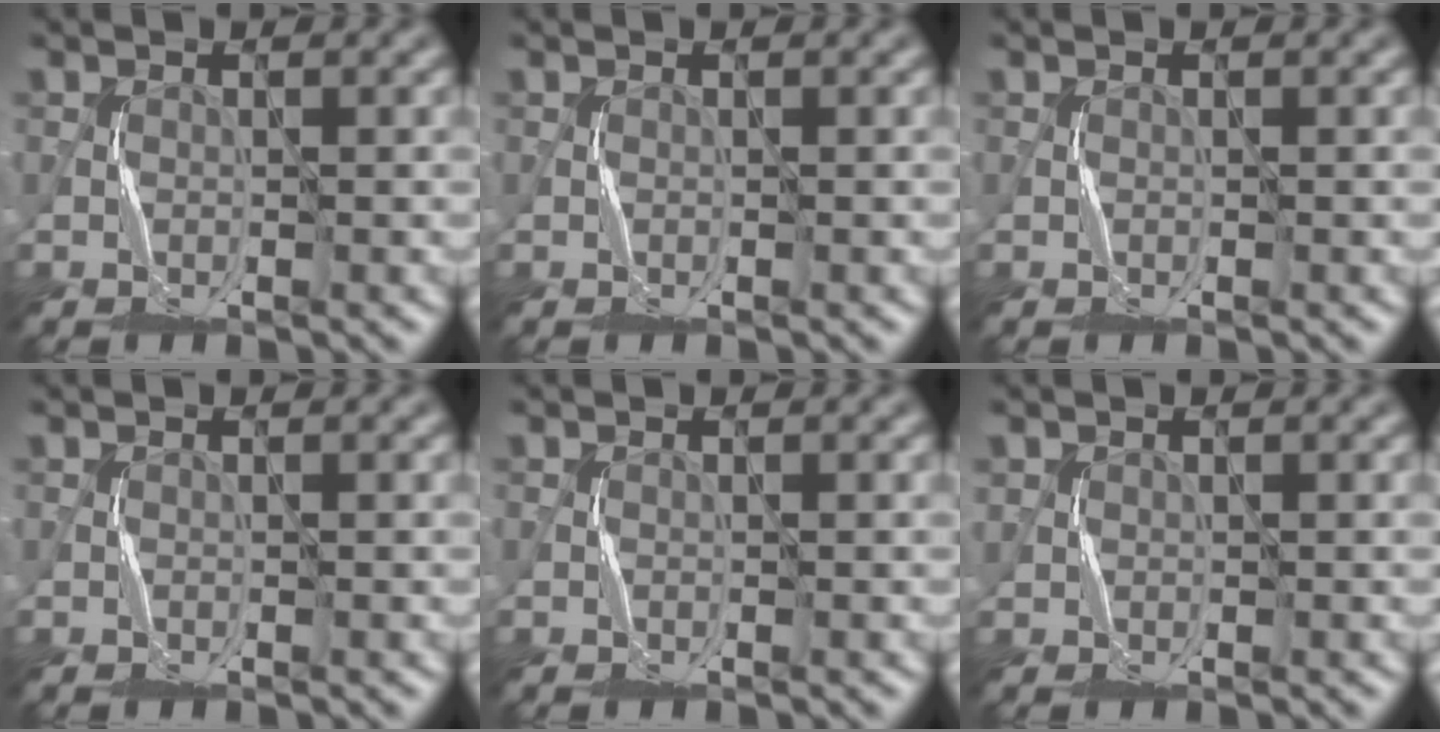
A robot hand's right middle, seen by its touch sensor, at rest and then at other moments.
{"total": 0.0}
{"total": 0.0}
{"total": 0.0}
{"total": 0.0}
{"total": 0.7, "force": [0.3, 0.6, 0.0], "torque": [0.004, 0.000, 0.008]}